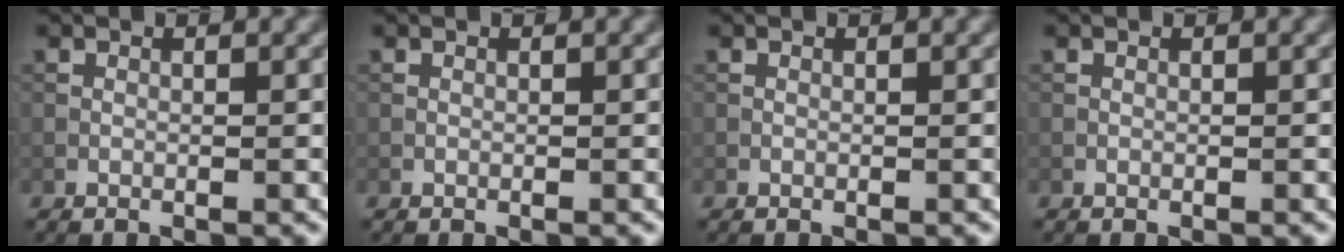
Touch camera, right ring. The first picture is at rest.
{"total": 0.0}
{"total": 0.0}
{"total": 0.0}